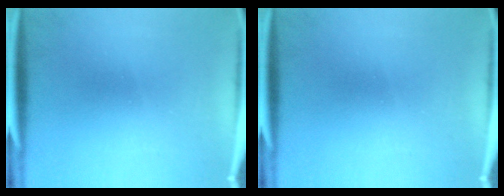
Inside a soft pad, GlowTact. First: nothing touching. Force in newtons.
{"total": 0.0}